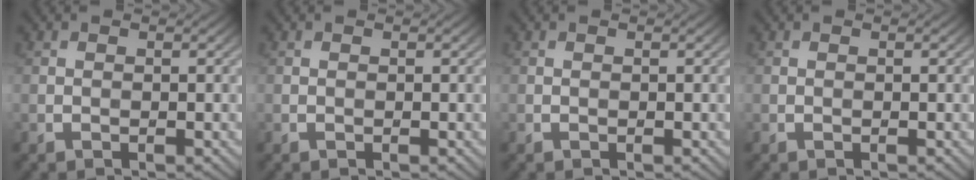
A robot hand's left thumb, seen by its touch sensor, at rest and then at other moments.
{"total": 0.0}
{"total": 0.0}
{"total": 0.0}